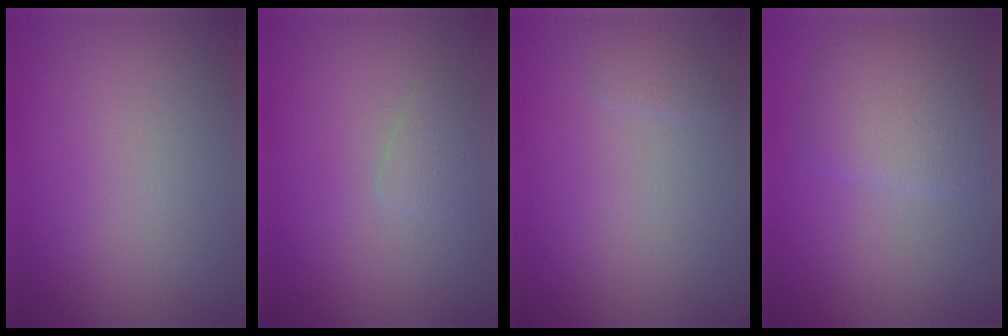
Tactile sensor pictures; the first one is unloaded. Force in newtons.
{"total": 1.2, "press": 1.2, "slide": 0.0}
{"total": 0.8, "press": 0.8, "slide": 0.1}
{"total": 3.9, "press": 3.9, "slide": 0.1}